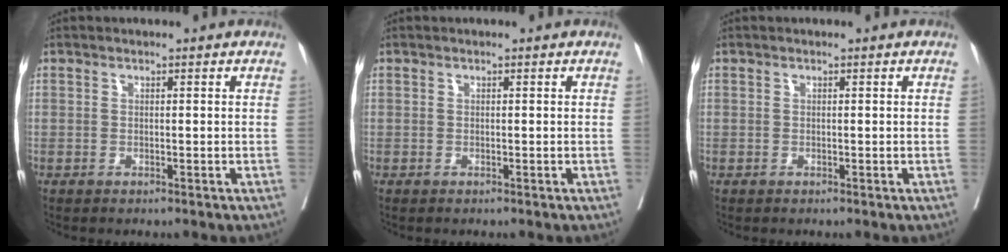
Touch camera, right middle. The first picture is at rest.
{"total": 0.0}
{"total": 0.0}